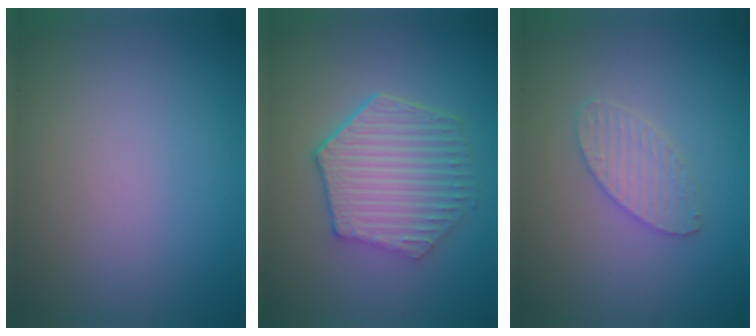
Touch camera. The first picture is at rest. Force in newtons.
{"total": 6.2, "press": 4.6, "slide": 4.1}
{"total": 2.3, "press": 2.3, "slide": 0.2}